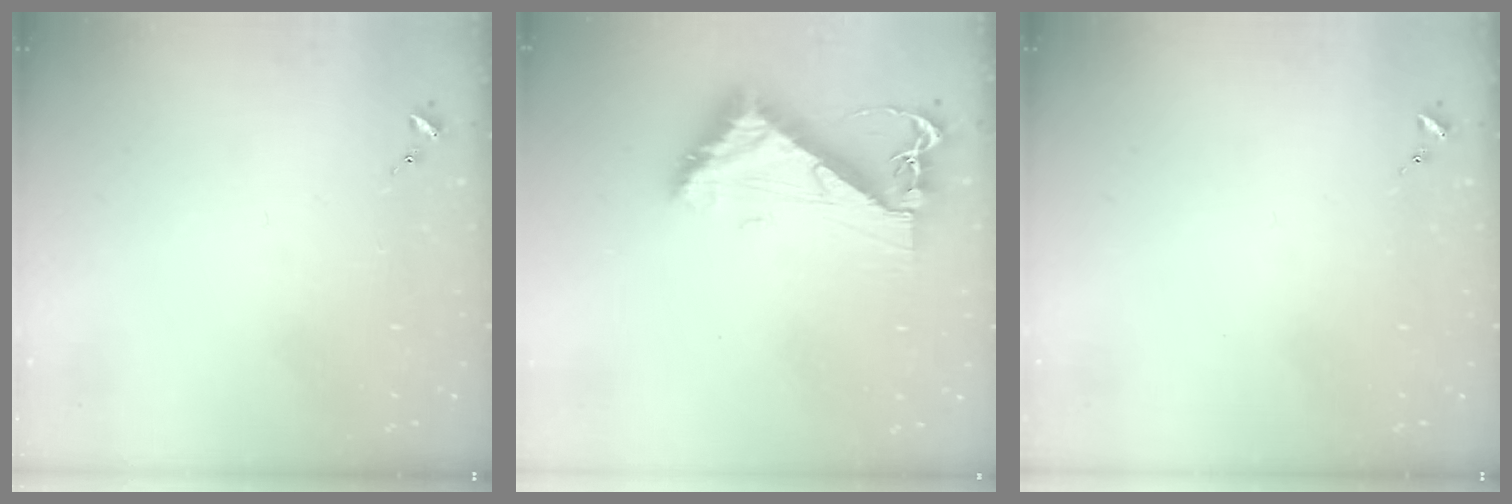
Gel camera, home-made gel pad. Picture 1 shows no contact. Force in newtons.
{"total": 8.3, "press": 8.2, "slide": 1.0}
{"total": 0.0}